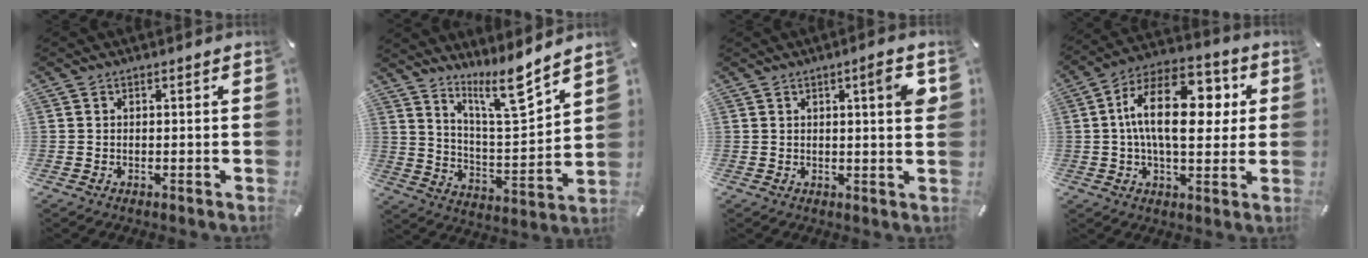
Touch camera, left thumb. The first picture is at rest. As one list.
[{"total": 13.0, "force": [10.2, 2.4, 7.6], "torque": [-0.130, -0.069, 0.172]}, {"total": 5.4, "force": [2.1, 0.6, 5.0], "torque": [-0.066, -0.011, 0.025]}, {"total": 18.9, "force": [3.3, 10.4, 15.5], "torque": [-0.271, -0.003, 0.052]}]